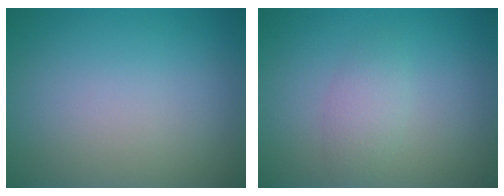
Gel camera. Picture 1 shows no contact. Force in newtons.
{"total": 2.3, "press": 2.3, "slide": 0.0}